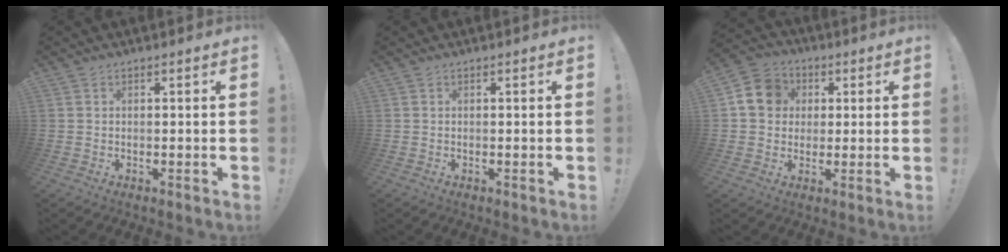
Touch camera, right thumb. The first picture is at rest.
{"total": 0.0}
{"total": 11.2, "force": [2.2, 9.9, 4.8], "torque": [-0.061, 0.011, 0.048]}